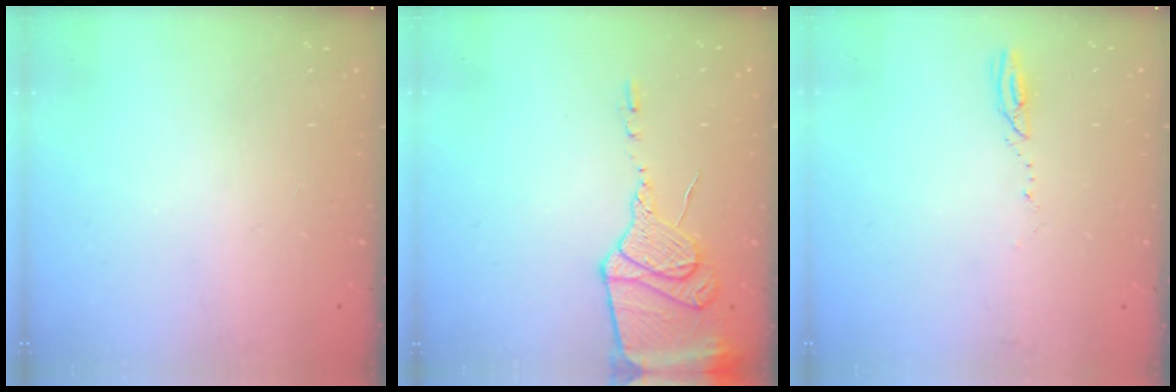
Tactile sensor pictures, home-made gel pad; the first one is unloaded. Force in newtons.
{"total": 13.7, "press": 13.7, "slide": 1.2}
{"total": 2.6, "press": 2.6, "slide": 0.3}